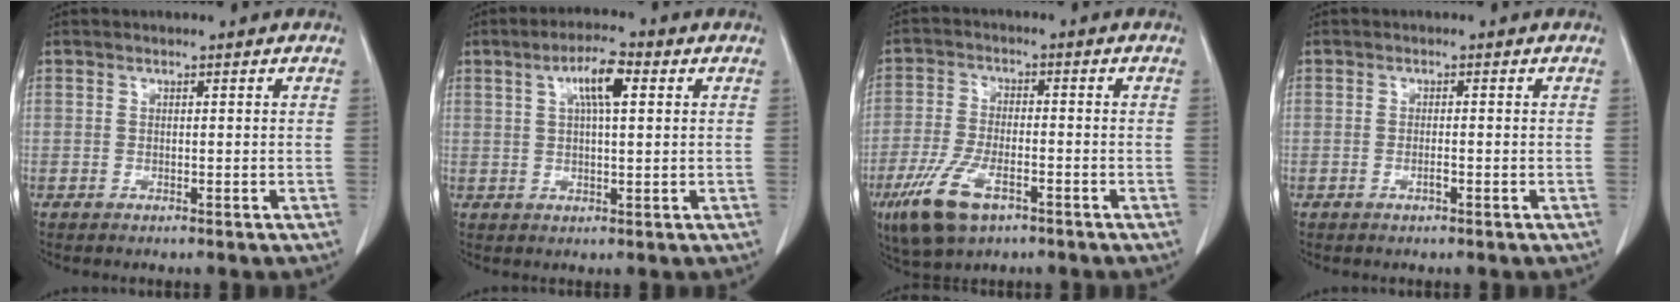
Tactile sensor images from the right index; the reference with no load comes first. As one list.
[{"total": 6.6, "force": [2.3, 1.6, 6.0], "torque": [-0.110, 0.012, 0.041]}, {"total": 10.3, "force": [-5.4, 4.2, 7.6], "torque": [-0.167, -0.012, -0.094]}, {"total": 1.5, "force": [-0.6, 0.5, 1.3], "torque": [-0.027, 0.001, -0.010]}]